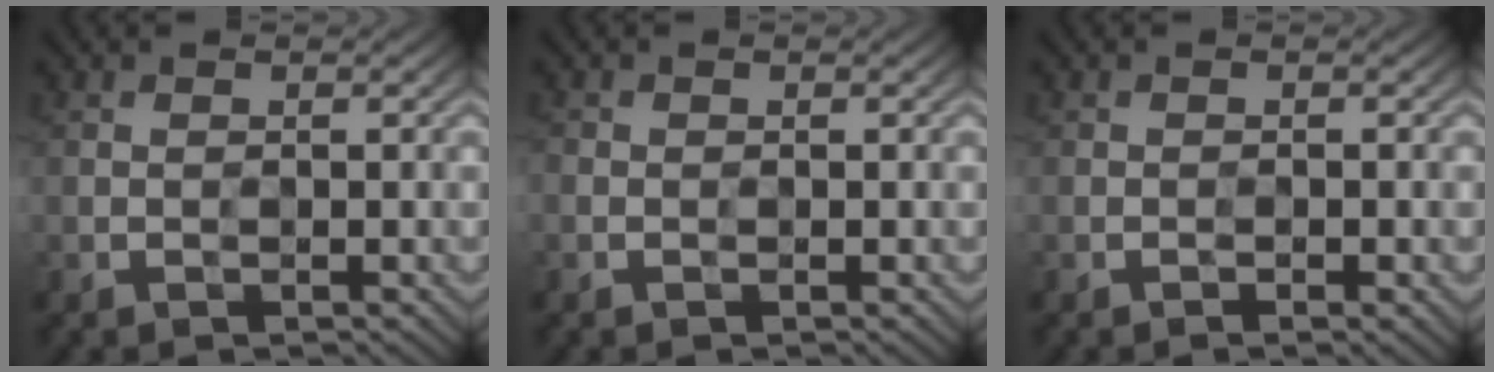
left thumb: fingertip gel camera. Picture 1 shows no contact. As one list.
[{"total": 0.9, "force": [-0.3, 0.8, 0.4], "torque": [-0.011, -0.001, -0.011]}, {"total": 1.3, "force": [-1.0, 0.3, 0.8], "torque": [-0.010, 0.000, -0.017]}]